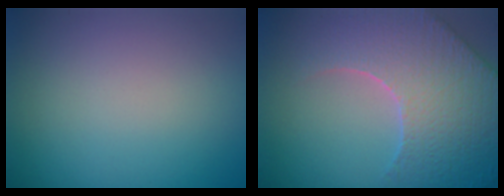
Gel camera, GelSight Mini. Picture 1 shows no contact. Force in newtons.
{"total": 9.0, "press": 6.4, "slide": 6.4}